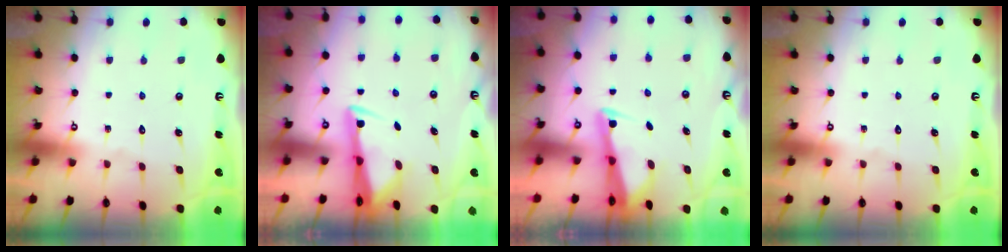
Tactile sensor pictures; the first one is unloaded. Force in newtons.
{"total": 3.1, "press": 3.0, "slide": 0.9}
{"total": 2.4, "press": 2.4, "slide": 0.5}
{"total": 0.0}